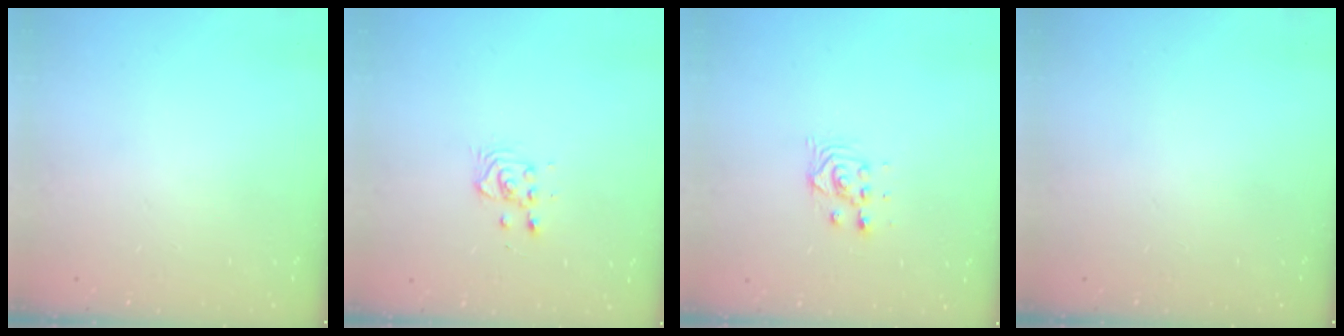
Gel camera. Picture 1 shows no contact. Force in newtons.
{"total": 3.3, "press": 3.3, "slide": 0.2}
{"total": 4.4, "press": 4.4, "slide": 0.2}
{"total": 0.0}